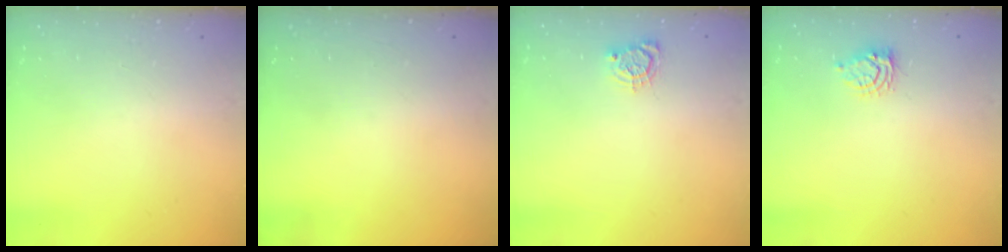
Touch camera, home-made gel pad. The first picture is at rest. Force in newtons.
{"total": 0.0}
{"total": 4.5, "press": 4.4, "slide": 0.5}
{"total": 5.3, "press": 5.3, "slide": 0.7}